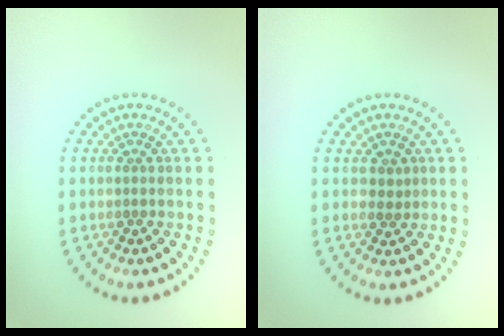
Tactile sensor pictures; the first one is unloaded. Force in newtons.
{"total": 0.7, "press": 0.4, "slide": 0.5}